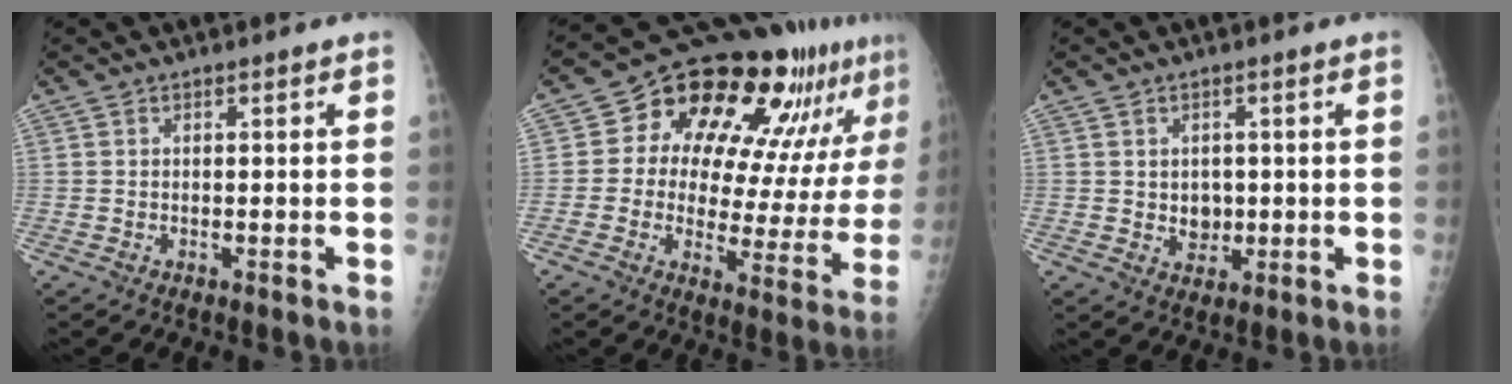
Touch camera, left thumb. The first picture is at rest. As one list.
[{"total": 23.2, "force": [11.5, 10.6, 17.1], "torque": [-0.203, -0.002, 0.163]}, {"total": 3.6, "force": [0.2, 3.1, 1.9], "torque": [-0.009, -0.003, 0.011]}]